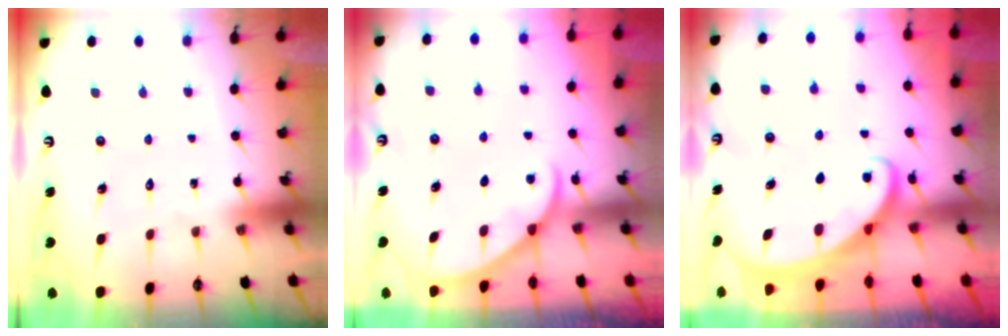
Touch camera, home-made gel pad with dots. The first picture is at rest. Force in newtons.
{"total": 1.8, "press": 1.8, "slide": 0.1}
{"total": 2.1, "press": 2.1, "slide": 0.3}